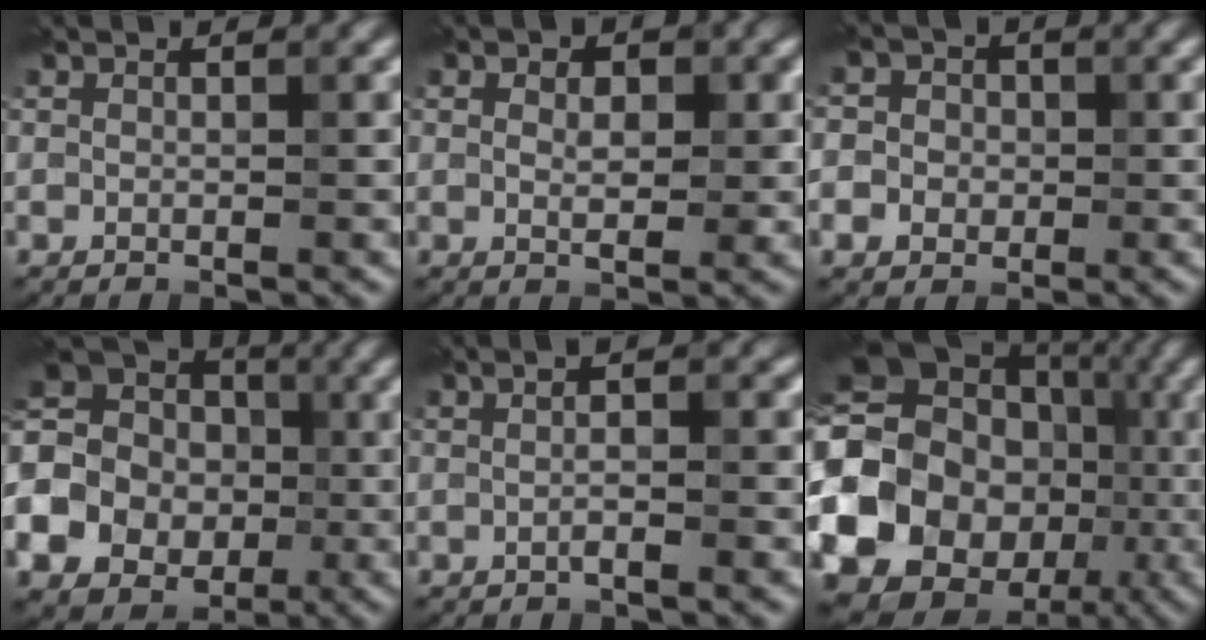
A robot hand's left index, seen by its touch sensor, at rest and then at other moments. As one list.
[{"total": 2.7, "force": [0.7, 1.6, 2.0], "torque": [-0.017, -0.002, 0.005]}, {"total": 4.5, "force": [0.0, 4.1, 1.7], "torque": [-0.008, 0.017, -0.026]}, {"total": 17.3, "force": [-2.9, 15.8, 6.6], "torque": [-0.184, 0.001, -0.088]}, {"total": 2.7, "force": [0.2, 0.8, 2.6], "torque": [-0.020, -0.002, -0.011]}, {"total": 23.0, "force": [-4.8, 20.4, 9.5], "torque": [-0.187, -0.023, -0.114]}]